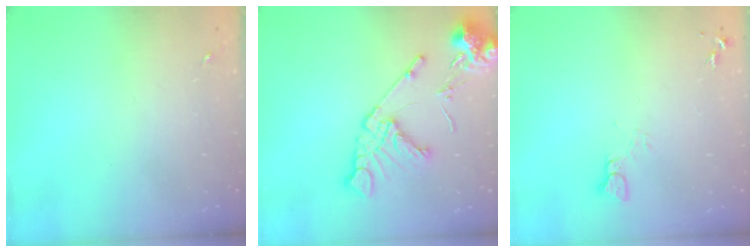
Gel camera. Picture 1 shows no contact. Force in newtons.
{"total": 15.5, "press": 15.4, "slide": 2.0}
{"total": 2.2, "press": 2.2, "slide": 0.2}